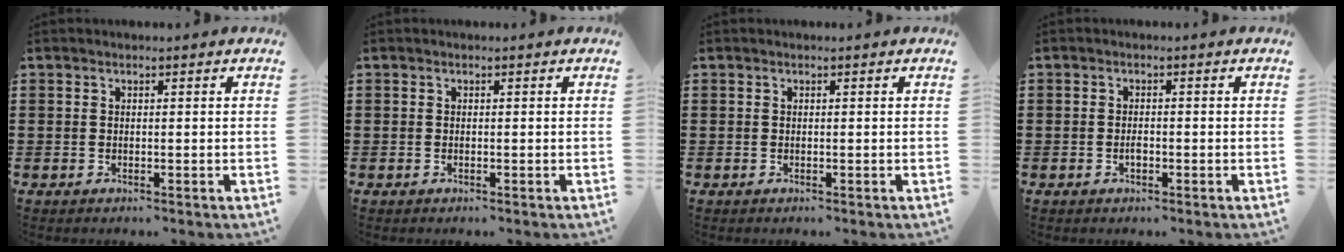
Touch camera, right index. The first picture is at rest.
{"total": 0.0}
{"total": 0.0}
{"total": 1.4, "force": [-0.5, 0.6, 1.2], "torque": [-0.023, -0.002, -0.009]}